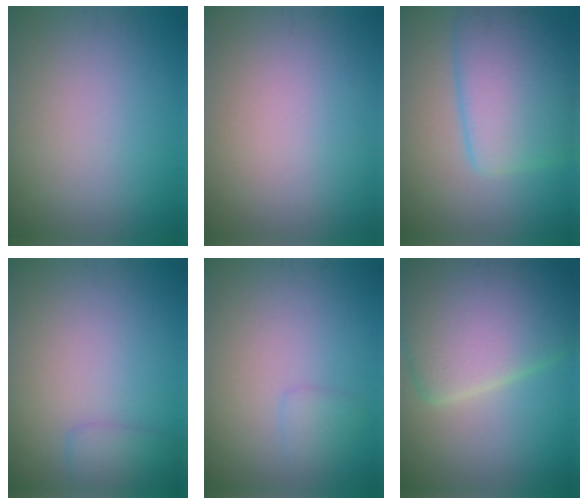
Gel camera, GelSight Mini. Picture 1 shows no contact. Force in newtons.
{"total": 0.0}
{"total": 7.2, "press": 7.2, "slide": 0.2}
{"total": 1.6, "press": 1.6, "slide": 0.1}
{"total": 1.0, "press": 1.0, "slide": 0.1}
{"total": 9.5, "press": 9.5, "slide": 0.7}